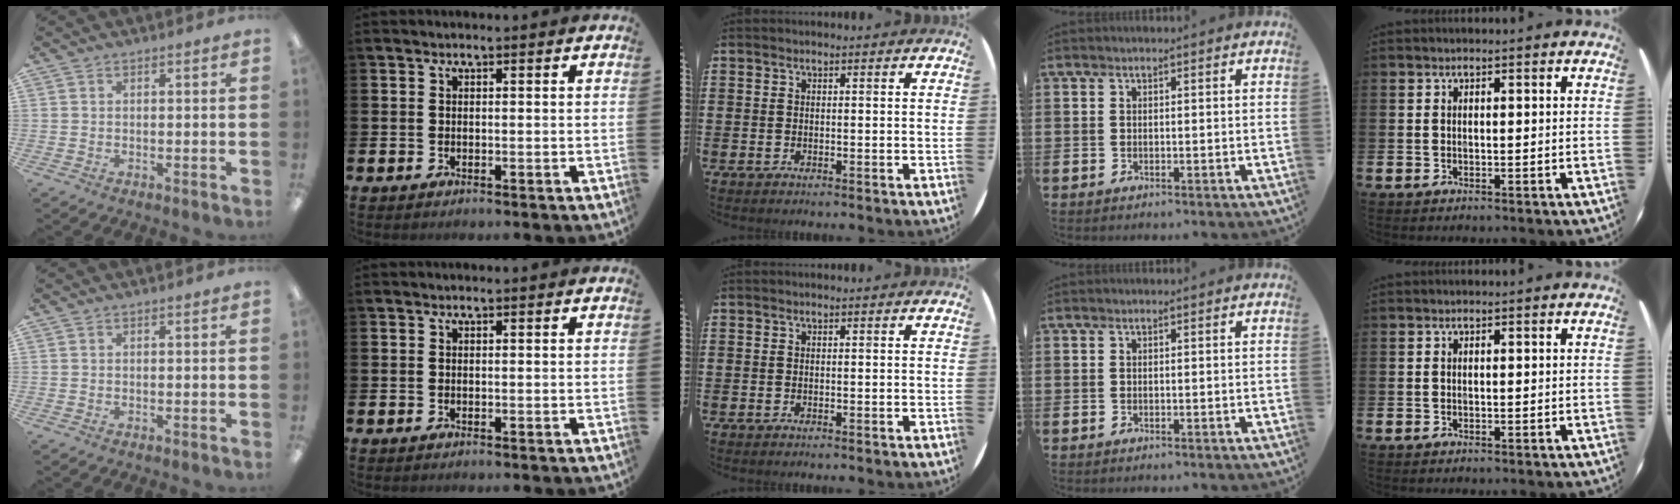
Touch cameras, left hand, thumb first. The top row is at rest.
{}